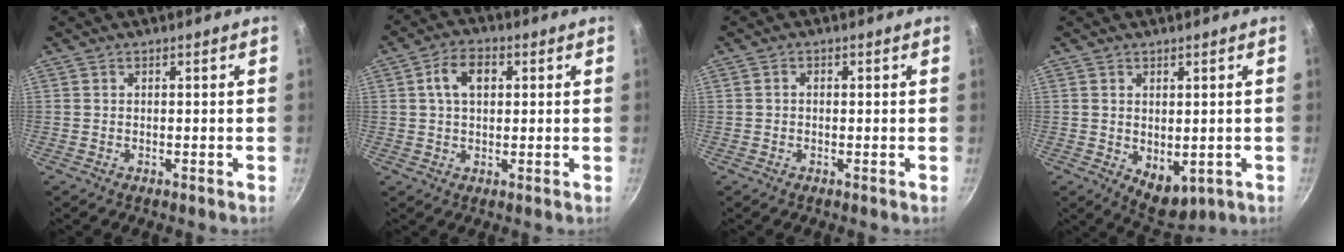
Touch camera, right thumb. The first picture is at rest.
{"total": 6.7, "force": [1.6, 4.2, 4.9], "torque": [-0.069, 0.010, 0.024]}
{"total": 0.9, "force": [-0.1, 0.7, 0.5], "torque": [-0.008, 0.006, -0.001]}
{"total": 6.1, "force": [-0.1, 3.9, 4.6], "torque": [-0.046, -0.013, 0.015]}